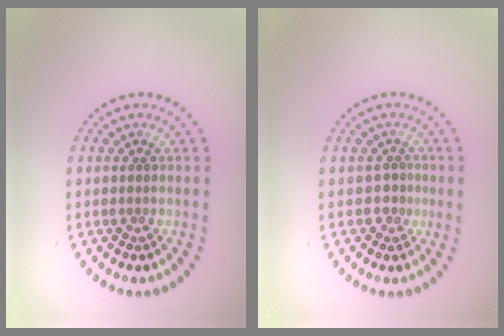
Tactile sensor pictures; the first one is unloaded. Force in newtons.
{"total": 1.2, "press": 0.8, "slide": 0.9}